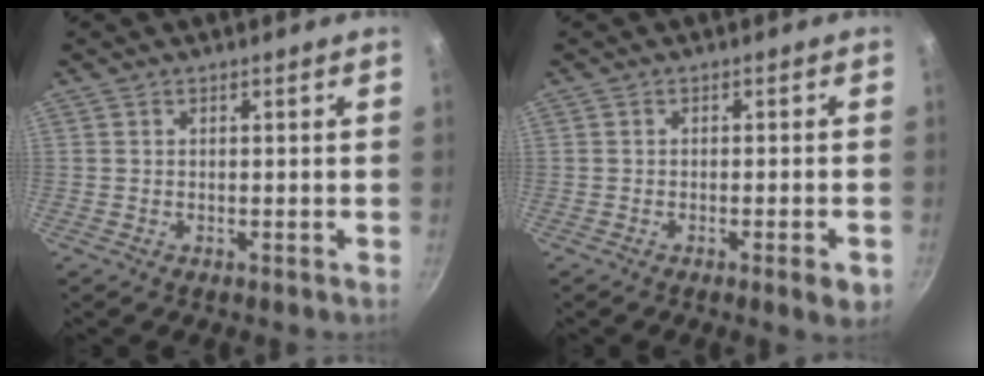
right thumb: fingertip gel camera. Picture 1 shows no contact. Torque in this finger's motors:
{"motor_torque": [-0.22, 0.19, -0.23, -0.13, 0.00]}